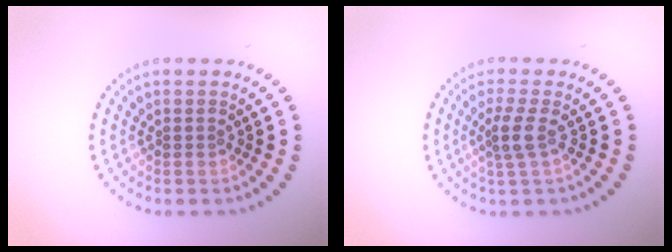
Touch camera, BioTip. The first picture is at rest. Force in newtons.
{"total": 2.1, "press": 1.6, "slide": 1.3}